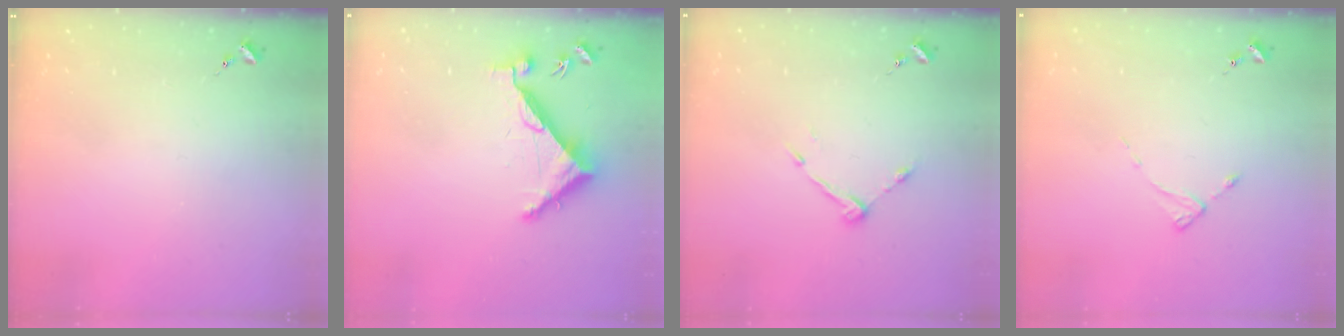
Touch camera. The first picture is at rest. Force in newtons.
{"total": 7.2, "press": 7.2, "slide": 0.3}
{"total": 6.9, "press": 6.9, "slide": 0.3}
{"total": 1.9, "press": 1.8, "slide": 0.3}